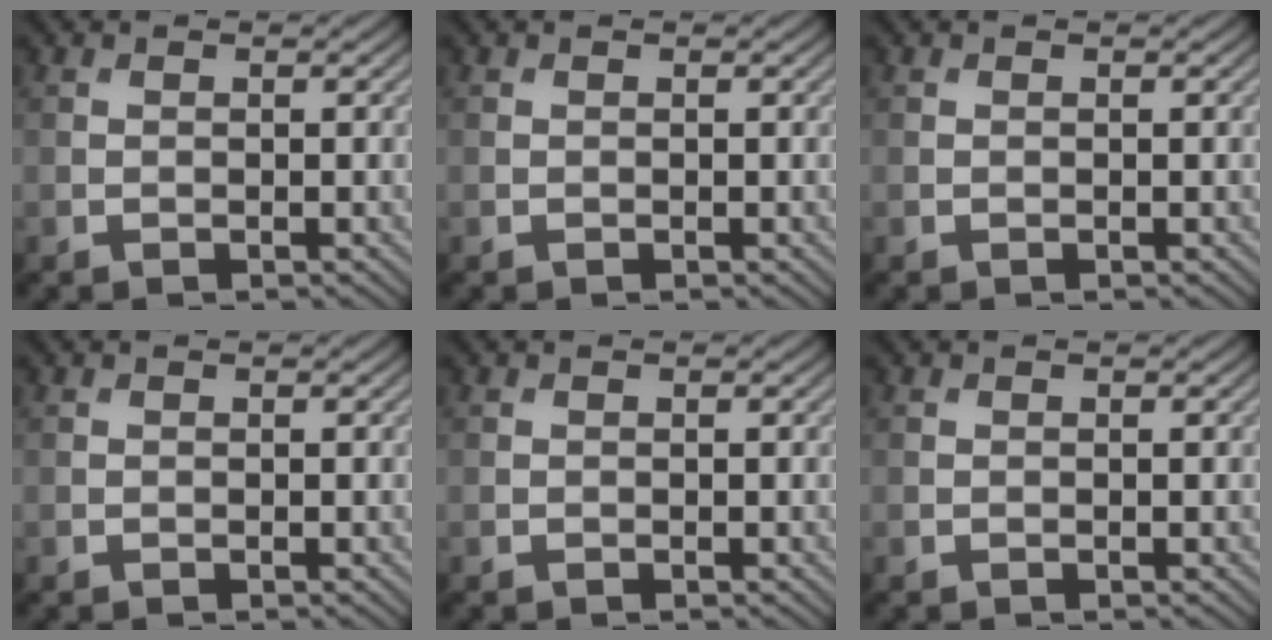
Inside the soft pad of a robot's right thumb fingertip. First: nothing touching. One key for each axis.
{"total": 0.0}
{"total": 0.0}
{"total": 0.0}
{"total": 0.0}
{"total": 0.0}